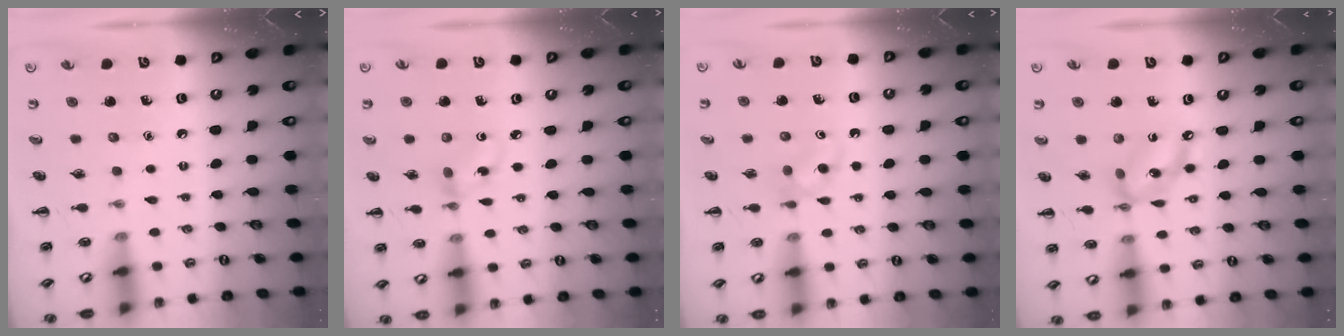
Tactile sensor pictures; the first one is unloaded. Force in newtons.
{"total": 3.4, "press": 3.3, "slide": 0.8}
{"total": 2.5, "press": 2.3, "slide": 1.0}
{"total": 9.7, "press": 9.4, "slide": 2.4}